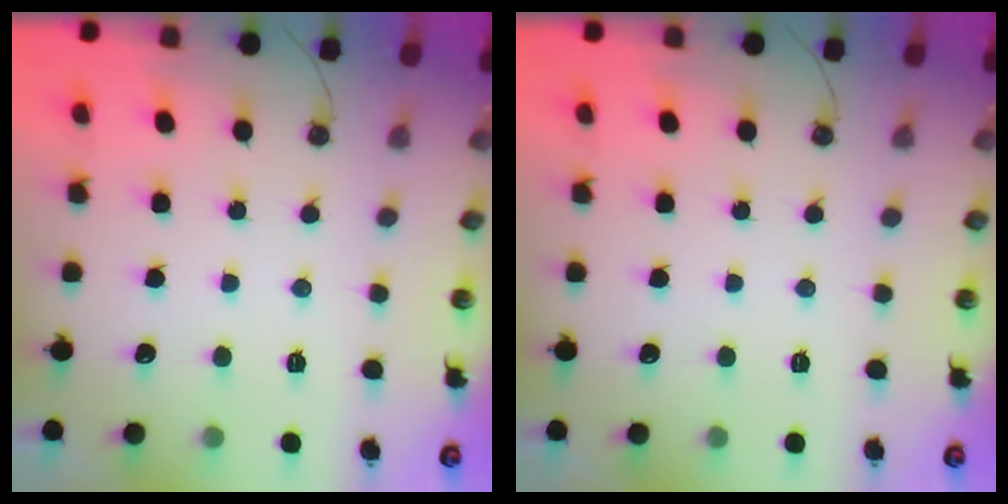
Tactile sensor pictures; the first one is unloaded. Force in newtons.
{"total": 0.0}